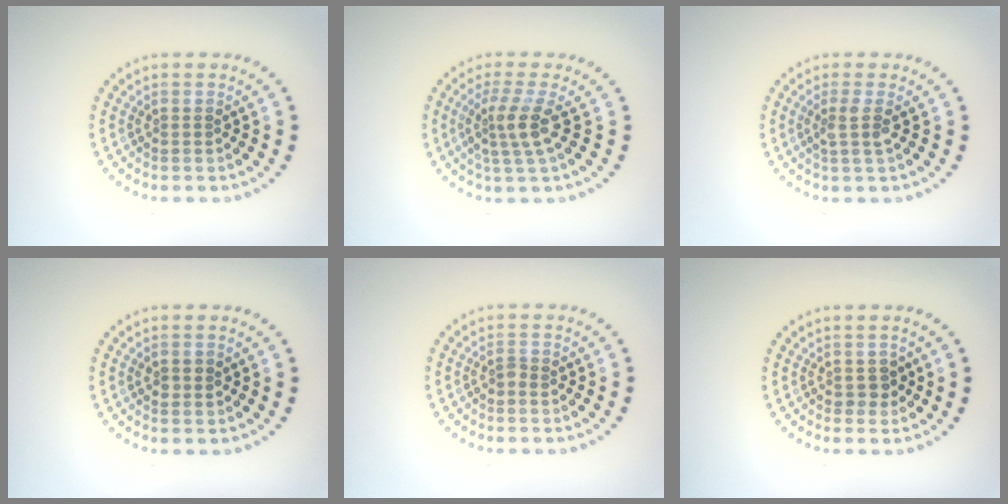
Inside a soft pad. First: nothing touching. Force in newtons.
{"total": 2.9, "press": 2.2, "slide": 1.9}
{"total": 1.7, "press": 1.3, "slide": 1.1}
{"total": 0.9, "press": 0.9, "slide": 0.1}
{"total": 0.7, "press": 0.6, "slide": 0.4}
{"total": 1.1, "press": 1.0, "slide": 0.5}